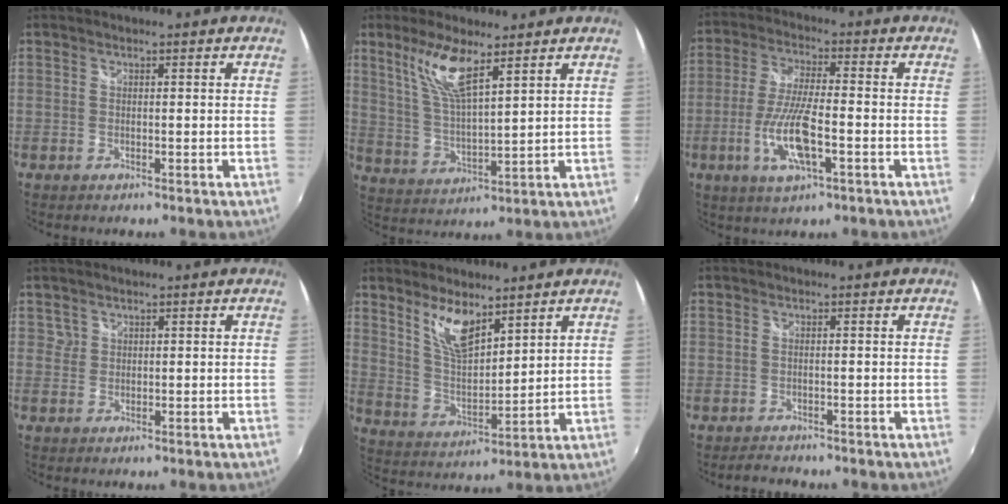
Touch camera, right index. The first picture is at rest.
{"total": 9.6, "force": [5.9, 1.9, 7.3], "torque": [-0.146, -0.003, 0.123]}
{"total": 11.1, "force": [-3.7, 2.8, 10.0], "torque": [-0.206, -0.009, -0.073]}
{"total": 1.2, "force": [0.8, 0.9, -0.1], "torque": [0.008, 0.007, 0.014]}
{"total": 9.0, "force": [6.1, 3.1, 5.8], "torque": [-0.108, -0.004, 0.124]}
{"total": 1.7, "force": [-1.5, 0.7, 0.1], "torque": [-0.008, 0.000, -0.028]}